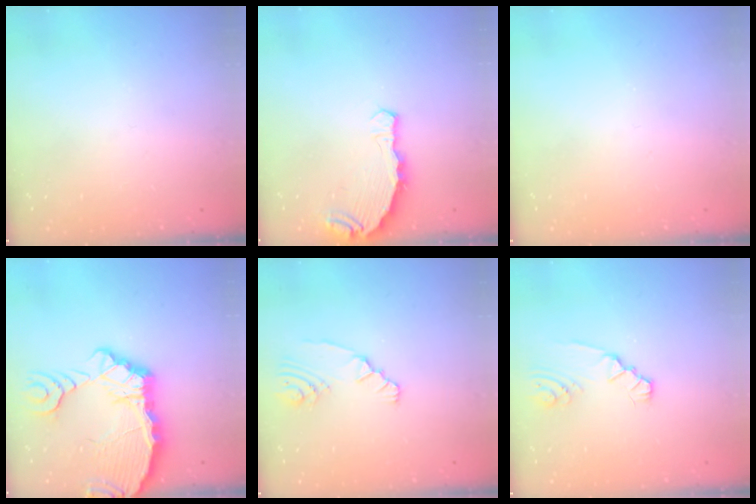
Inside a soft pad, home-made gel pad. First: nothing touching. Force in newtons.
{"total": 7.8, "press": 6.4, "slide": 4.4}
{"total": 0.0}
{"total": 12.8, "press": 12.7, "slide": 1.6}
{"total": 3.5, "press": 3.2, "slide": 1.3}
{"total": 2.5, "press": 2.5, "slide": 0.3}